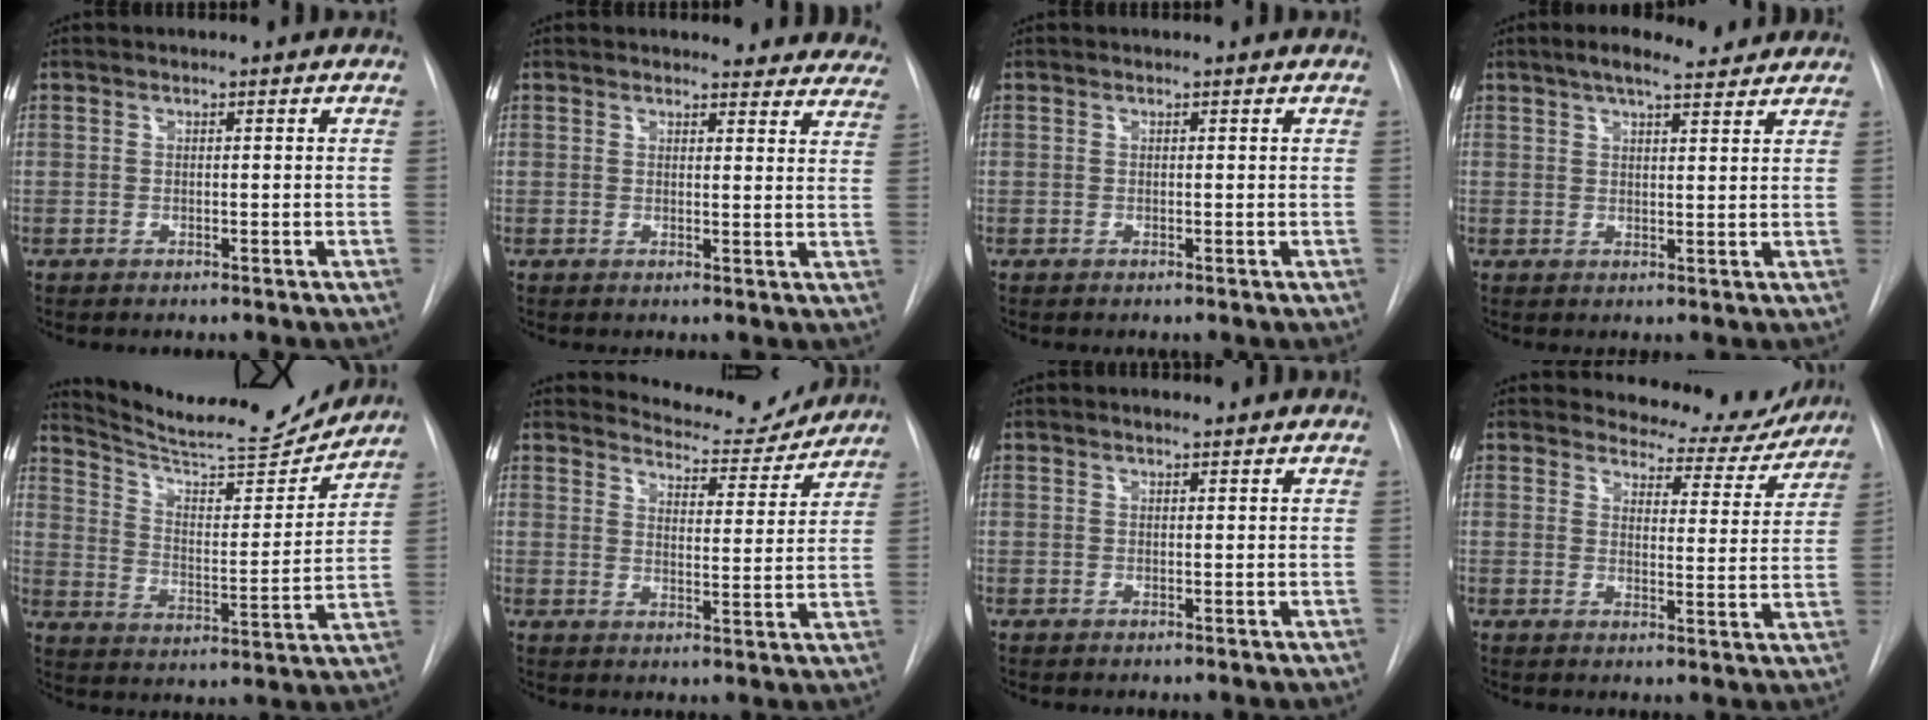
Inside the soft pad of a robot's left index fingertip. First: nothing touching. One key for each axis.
{"total": 14.2, "fx": 13.5, "fy": 3.4, "fz": 2.8, "tx": 0.003, "ty": -0.042, "tz": 0.122}
{"total": 1.3, "fx": 1.3, "fy": 0.2, "fz": 0.3, "tx": -0.011, "ty": 0.009, "tz": 0.012}
{"total": 8.6, "fx": 7.2, "fy": 1.8, "fz": 4.4, "tx": -0.064, "ty": 0.021, "tz": 0.097}
{"total": 13.4, "fx": 13.3, "fy": 0.8, "fz": 1.8, "tx": -0.031, "ty": -0.031, "tz": 0.191}
{"total": 9.6, "fx": 9.4, "fy": 1.8, "fz": 0.4, "tx": -0.004, "ty": -0.017, "tz": 0.120}
{"total": 1.7, "fx": 1.5, "fy": 0.2, "fz": 0.6, "tx": -0.011, "ty": 0.013, "tz": 0.025}
{"total": 9.5, "fx": 9.2, "fy": 2.6, "fz": 0.2, "tx": 0.012, "ty": -0.026, "tz": 0.102}